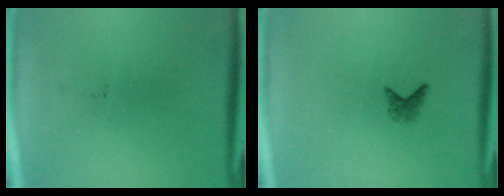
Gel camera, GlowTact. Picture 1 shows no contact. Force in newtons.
{"total": 1.4}